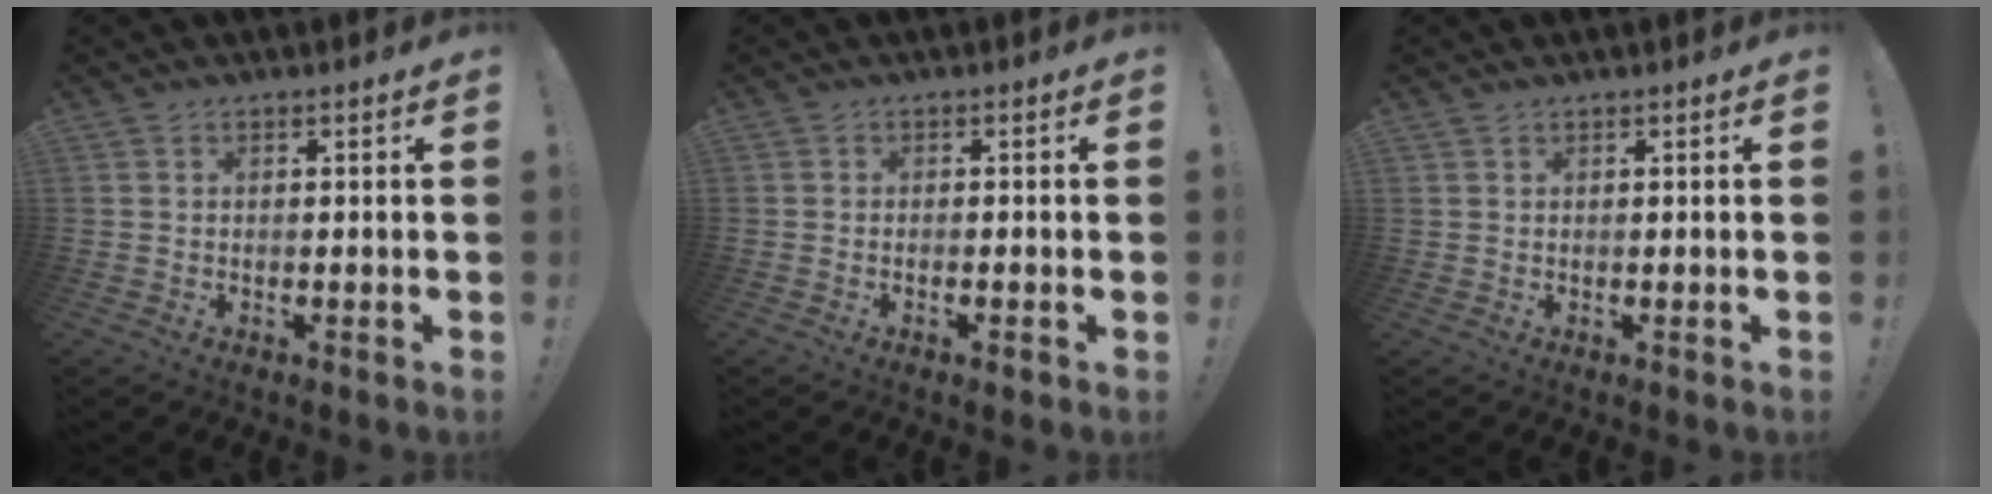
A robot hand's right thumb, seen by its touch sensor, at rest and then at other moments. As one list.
[{"total": 1.4, "force": [-0.7, -0.1, 1.2], "torque": [-0.019, -0.001, -0.011]}, {"total": 0.7, "force": [0.5, 0.2, 0.3], "torque": [-0.004, -0.001, 0.010]}]